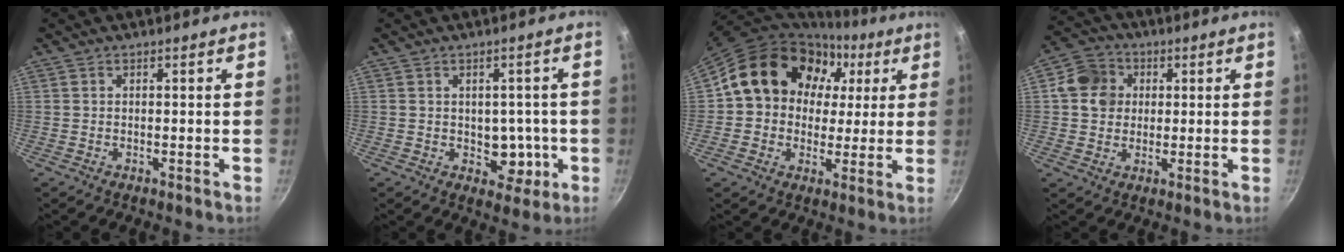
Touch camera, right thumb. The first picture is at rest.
{"total": 6.0, "force": [-1.0, 4.7, 3.7], "torque": [-0.003, 0.007, -0.005]}
{"total": 19.2, "force": [4.6, 16.0, 9.6], "torque": [-0.142, 0.040, 0.071]}
{"total": 8.2, "force": [1.5, 7.3, 3.5], "torque": [-0.034, 0.010, 0.012]}